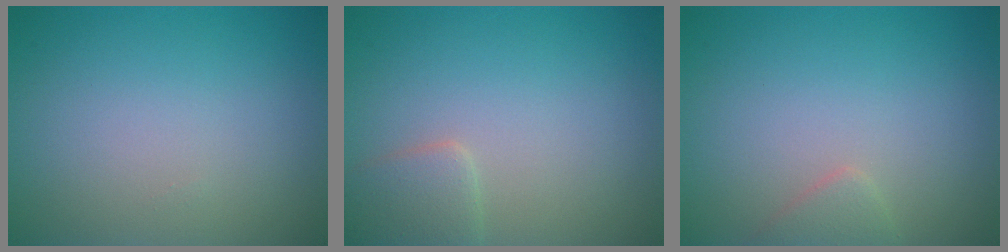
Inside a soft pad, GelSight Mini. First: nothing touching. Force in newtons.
{"total": 2.1, "press": 2.0, "slide": 0.2}
{"total": 1.3, "press": 1.2, "slide": 0.1}